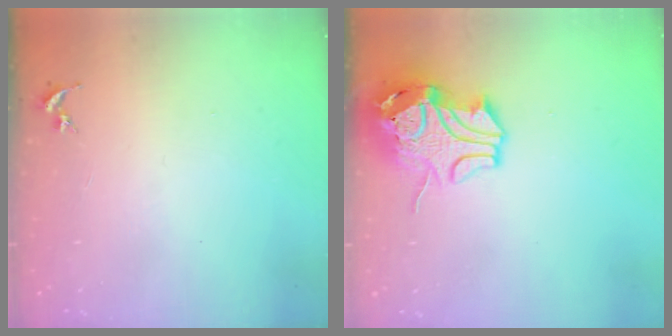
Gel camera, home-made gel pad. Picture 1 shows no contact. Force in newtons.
{"total": 12.8, "press": 12.7, "slide": 1.8}